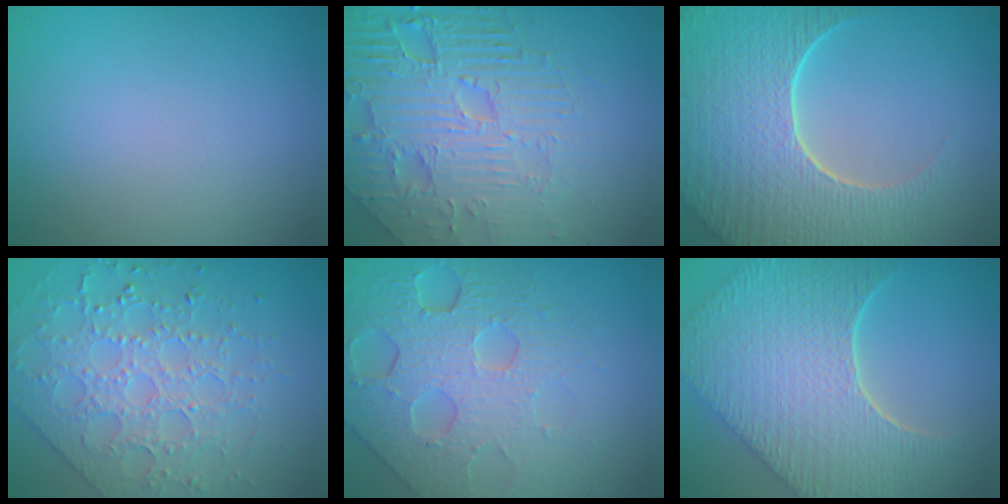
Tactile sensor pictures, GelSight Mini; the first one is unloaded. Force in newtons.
{"total": 8.7, "press": 6.1, "slide": 6.2}
{"total": 9.1, "press": 6.5, "slide": 6.3}
{"total": 4.5, "press": 4.3, "slide": 1.0}
{"total": 7.9, "press": 5.5, "slide": 5.7}
{"total": 9.8, "press": 7.1, "slide": 6.7}